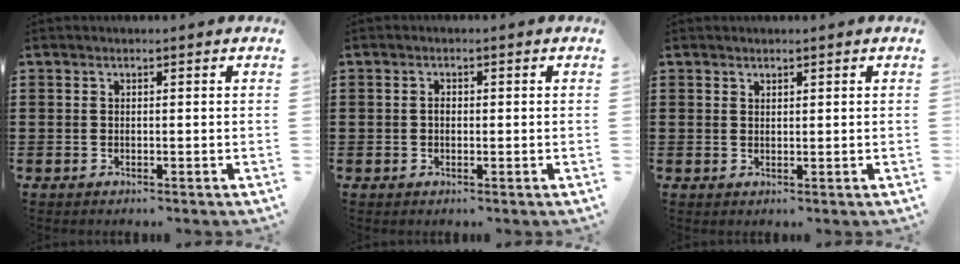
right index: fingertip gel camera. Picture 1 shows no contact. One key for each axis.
{"total": 1.1, "fx": -0.2, "fy": 0.7, "fz": 0.8, "tx": -0.018, "ty": 0.001, "tz": -0.005}
{"total": 0.7, "fx": 0.6, "fy": 0.4, "fz": 0.0, "tx": -0.002, "ty": 0.002, "tz": 0.011}